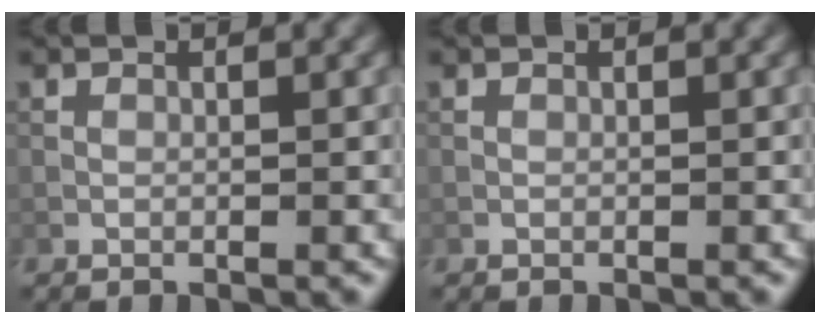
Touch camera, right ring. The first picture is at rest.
{"total": 0.0}